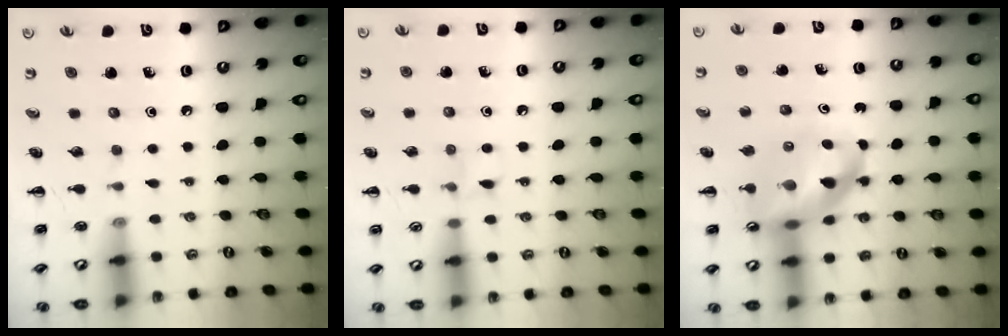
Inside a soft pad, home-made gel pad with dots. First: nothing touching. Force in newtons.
{"total": 5.6, "press": 5.3, "slide": 1.9}
{"total": 13.8, "press": 13.3, "slide": 3.5}